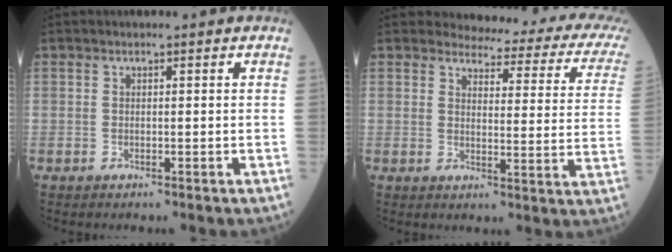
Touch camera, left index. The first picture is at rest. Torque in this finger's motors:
{"motor_torque": [0.43, -1.71, -0.04, -0.02]}